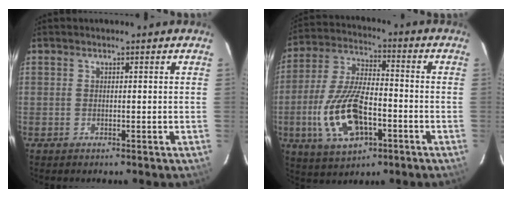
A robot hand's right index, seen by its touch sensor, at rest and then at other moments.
{"total": 16.2, "force": [-5.1, 7.3, 13.5], "torque": [-0.292, -0.005, -0.089]}